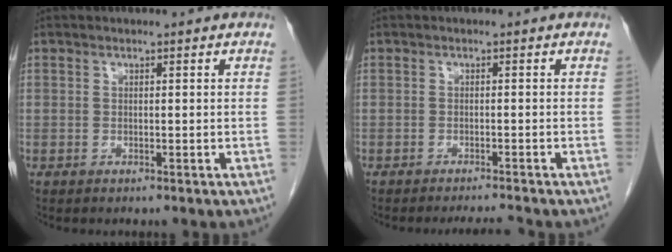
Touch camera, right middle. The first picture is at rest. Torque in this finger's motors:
{"motor_torque": [0.00, 0.00, 0.00, 0.00]}